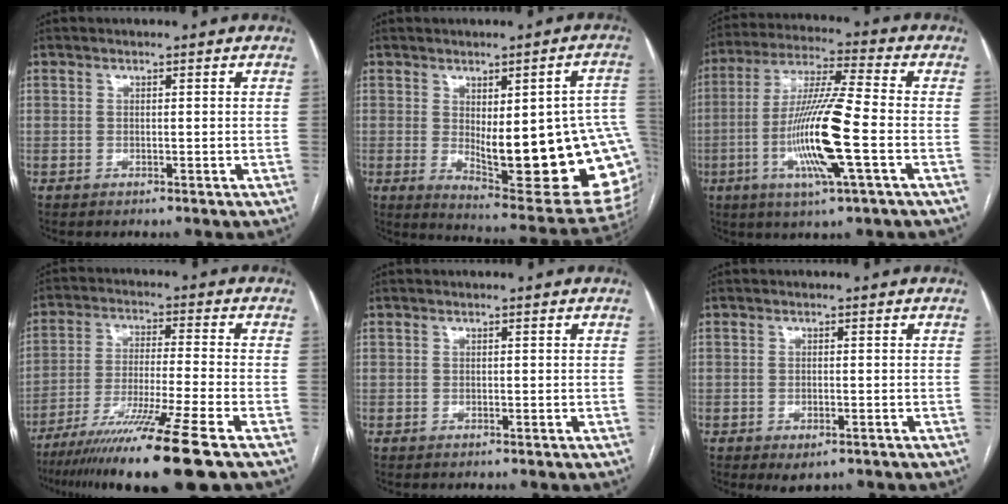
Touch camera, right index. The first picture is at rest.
{"total": 22.2, "force": [-1.3, 5.4, 21.5], "torque": [-0.199, -0.006, 0.009]}
{"total": 14.8, "force": [-3.7, 0.2, 14.3], "torque": [-0.287, -0.011, -0.075]}
{"total": 15.8, "force": [-11.0, -2.0, 11.1], "torque": [-0.193, -0.050, -0.186]}
{"total": 0.0}
{"total": 2.6, "force": [-1.5, 1.1, 1.9], "torque": [-0.029, -0.003, -0.013]}